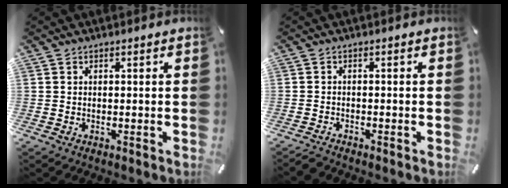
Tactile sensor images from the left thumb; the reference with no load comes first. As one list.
[{"total": 1.6, "force": [-1.6, 0.2, 0.2], "torque": [-0.011, 0.004, -0.035]}]